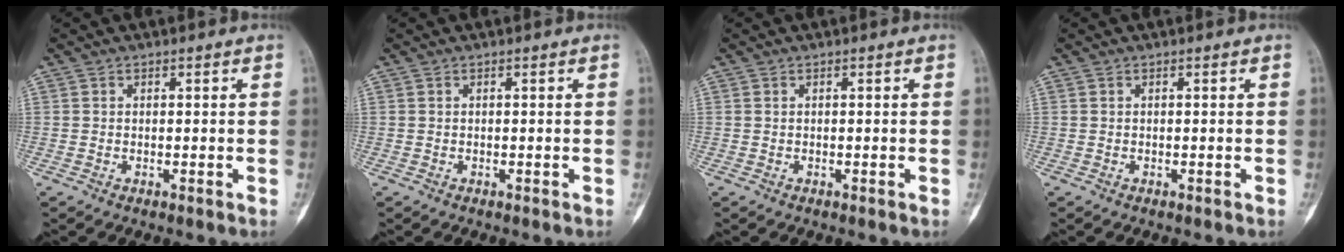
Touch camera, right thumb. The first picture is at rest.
{"total": 0.0}
{"total": 0.0}
{"total": 0.0}